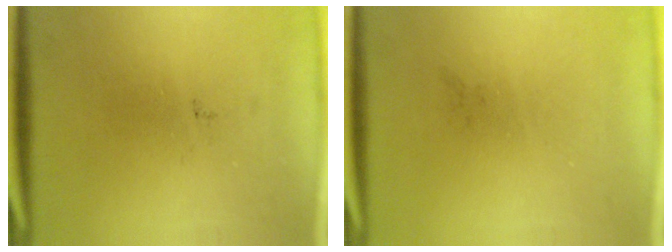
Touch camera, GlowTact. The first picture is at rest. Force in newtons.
{"total": 0.0}